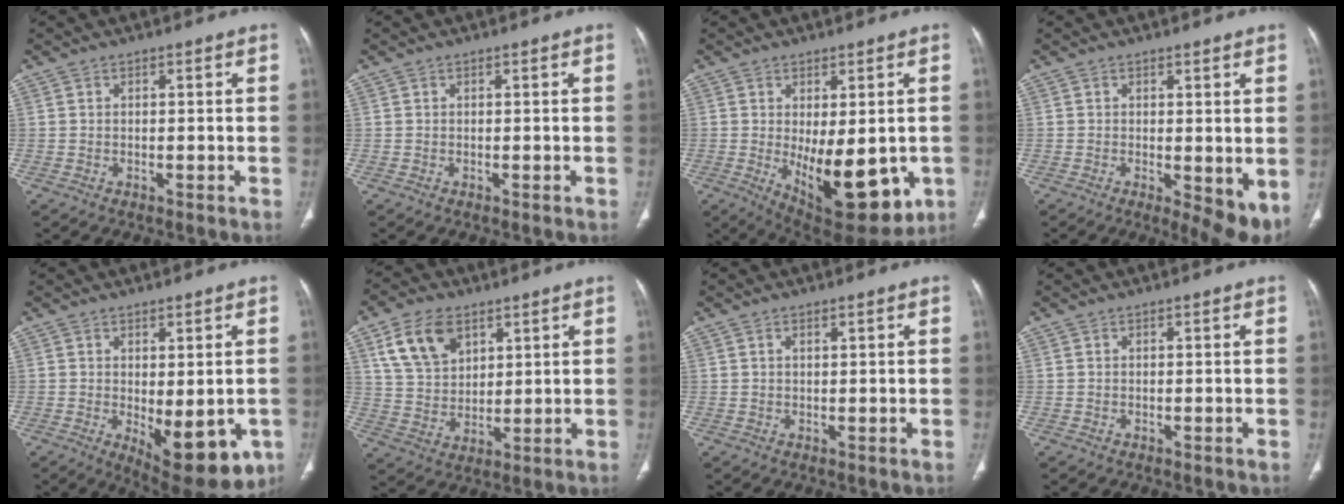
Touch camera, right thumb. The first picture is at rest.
{"total": 0.0}
{"total": 16.4, "force": [-3.4, 7.4, 14.3], "torque": [-0.187, -0.020, -0.024]}
{"total": 6.5, "force": [-0.6, 2.4, 6.0], "torque": [-0.081, -0.020, -0.005]}
{"total": 12.7, "force": [-3.6, 5.6, 10.8], "torque": [-0.119, -0.017, -0.032]}
{"total": 11.3, "force": [5.6, 7.4, 6.4], "torque": [-0.096, -0.017, 0.114]}
{"total": 0.9, "force": [0.5, 0.4, 0.7], "torque": [-0.011, 0.001, 0.007]}
{"total": 0.0}